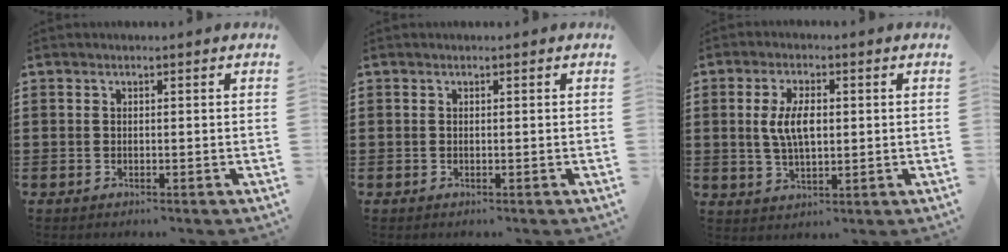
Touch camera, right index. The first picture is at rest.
{"total": 0.0}
{"total": 5.9, "force": [0.6, 2.6, 5.3], "torque": [-0.112, 0.006, 0.006]}